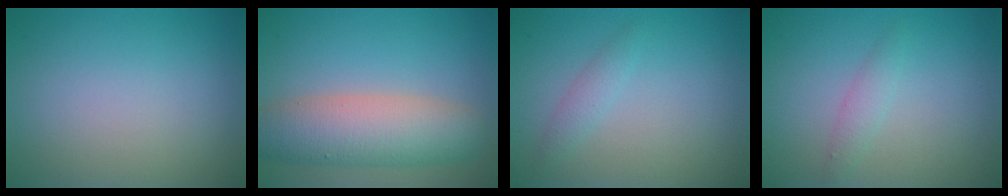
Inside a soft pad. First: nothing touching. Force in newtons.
{"total": 7.2, "press": 7.2, "slide": 0.3}
{"total": 1.3, "press": 1.3, "slide": 0.0}
{"total": 1.4, "press": 1.4, "slide": 0.1}